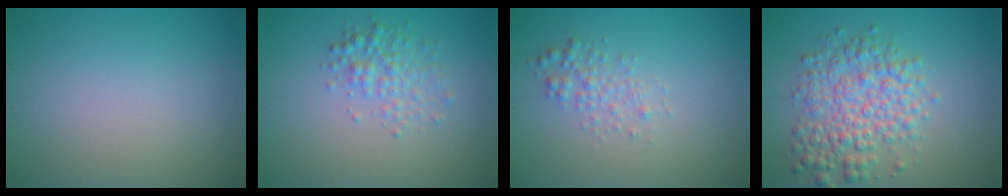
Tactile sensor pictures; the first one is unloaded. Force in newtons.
{"total": 2.5, "press": 2.5, "slide": 0.1}
{"total": 1.8, "press": 1.8, "slide": 0.0}
{"total": 5.7, "press": 5.7, "slide": 0.1}